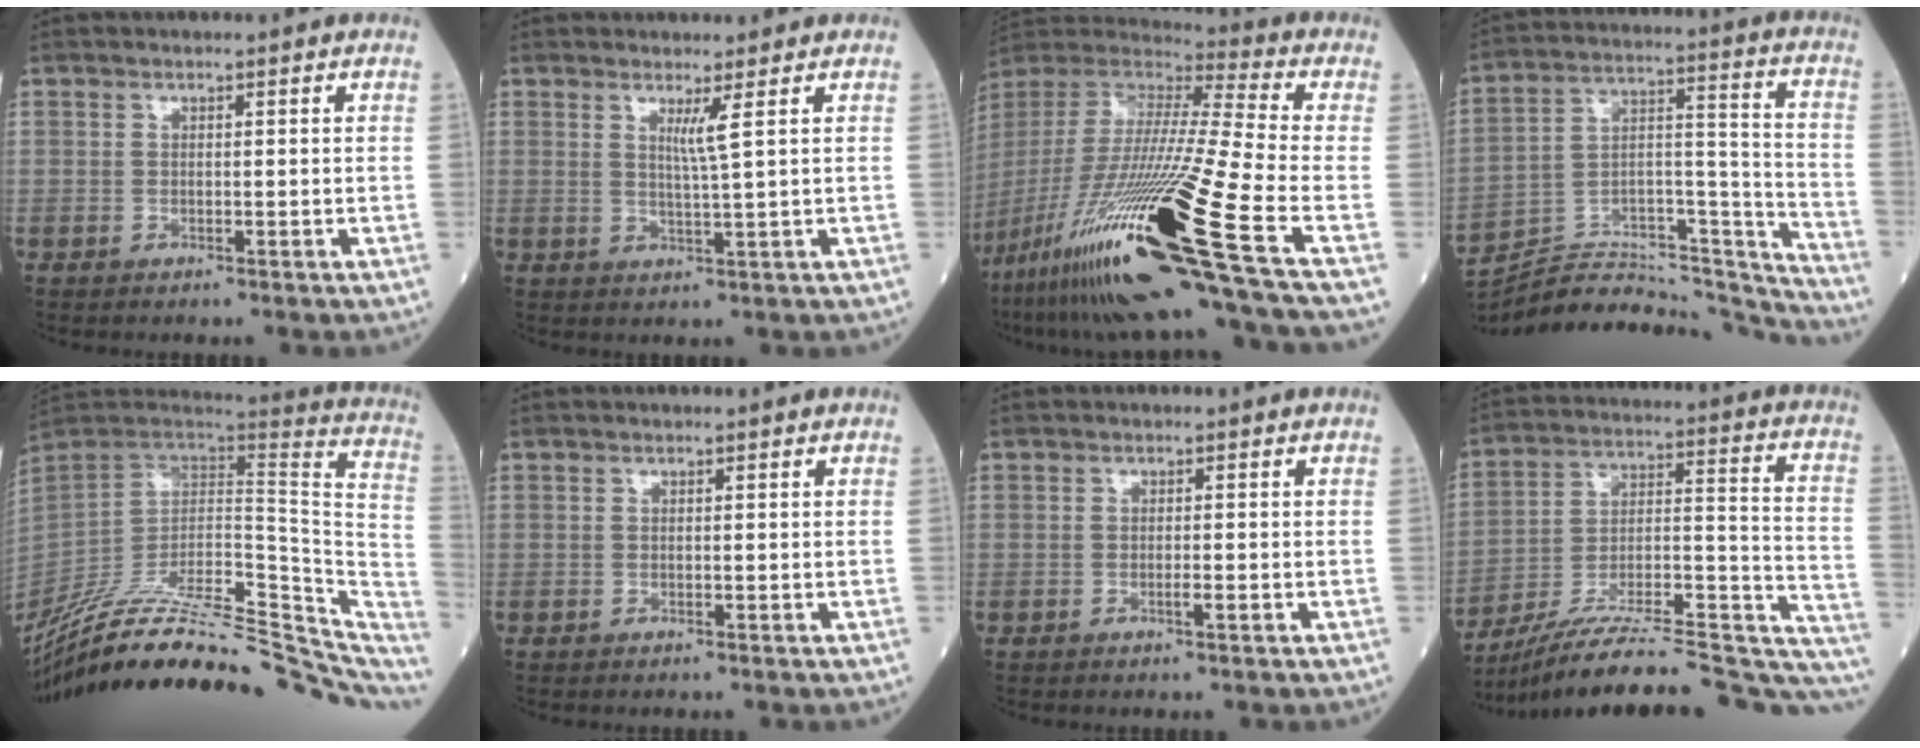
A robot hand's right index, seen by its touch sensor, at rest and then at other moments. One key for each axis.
{"total": 2.6, "fx": 1.1, "fy": -1.0, "fz": 2.1, "tx": -0.044, "ty": -0.012, "tz": 0.024}
{"total": 32.2, "fx": -16.4, "fy": 0.3, "fz": 27.7, "tx": -0.548, "ty": -0.064, "tz": -0.310}
{"total": 25.2, "fx": -24.2, "fy": 4.4, "fz": 5.4, "tx": -0.089, "ty": 0.042, "tz": -0.367}
{"total": 34.7, "fx": -28.7, "fy": 10.3, "fz": 16.7, "tx": -0.225, "ty": -0.017, "tz": -0.403}
{"total": 0.0}
{"total": 1.1, "fx": -0.4, "fy": 0.1, "fz": 1.0, "tx": -0.017, "ty": 0.000, "tz": -0.006}
{"total": 29.4, "fx": -25.4, "fy": 4.2, "fz": 14.3, "tx": -0.157, "ty": 0.010, "tz": -0.367}